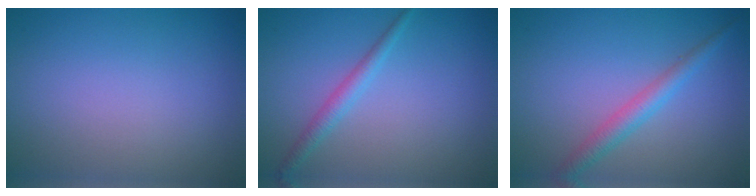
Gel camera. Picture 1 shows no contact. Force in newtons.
{"total": 1.7, "press": 1.7, "slide": 0.0}
{"total": 2.4, "press": 2.4, "slide": 0.1}